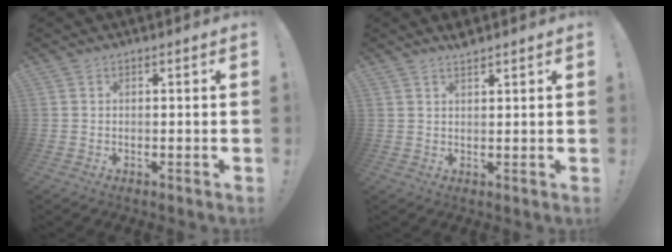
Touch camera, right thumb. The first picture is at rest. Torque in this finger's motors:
{"motor_torque": [-0.11, -0.49, 0.14, -0.06, 0.11]}